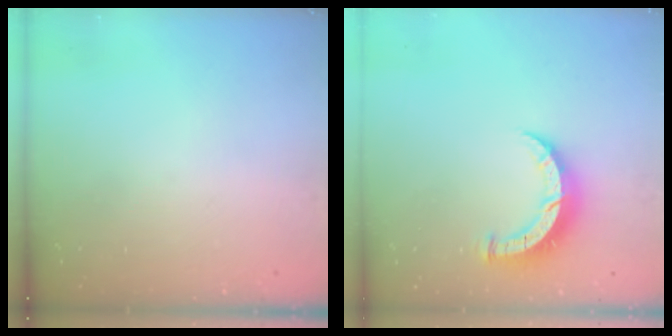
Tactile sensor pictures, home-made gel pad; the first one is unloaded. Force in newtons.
{"total": 8.0, "press": 7.9, "slide": 1.0}